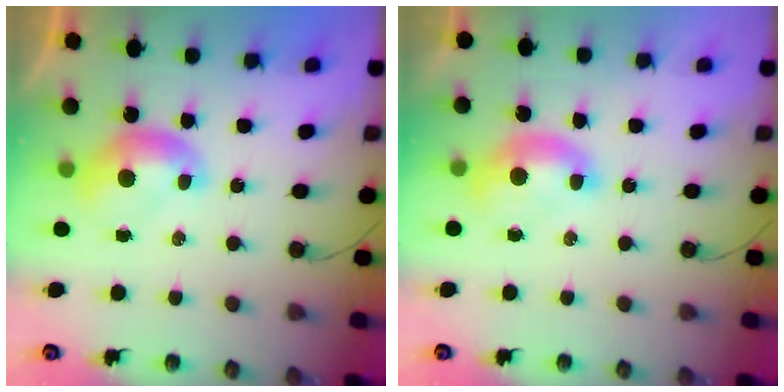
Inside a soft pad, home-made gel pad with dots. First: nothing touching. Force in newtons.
{"total": 1.5, "press": 1.4, "slide": 0.5}